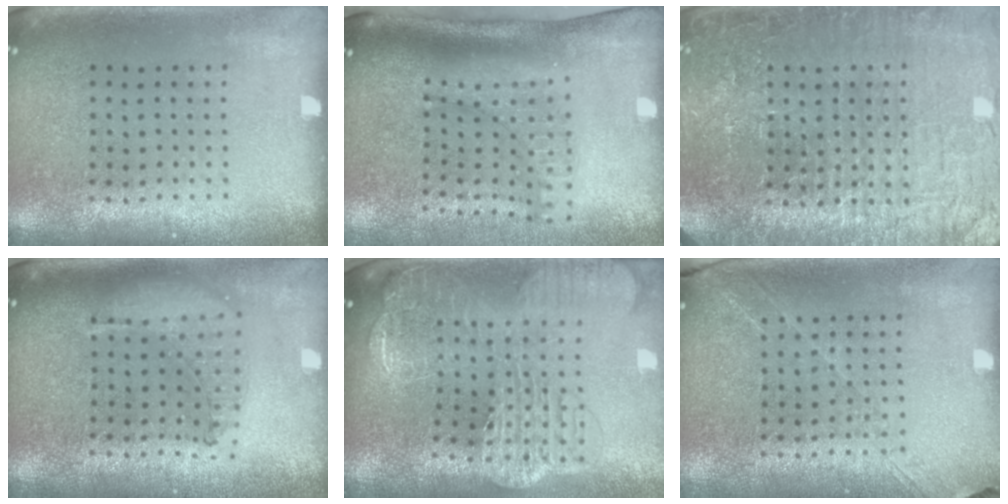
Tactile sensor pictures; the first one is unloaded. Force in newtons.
{"total": 1.9, "press": 1.4, "slide": 1.3}
{"total": 4.7, "press": 4.4, "slide": 1.6}
{"total": 1.1, "press": 1.0, "slide": 0.2}
{"total": 3.4, "press": 2.8, "slide": 1.9}
{"total": 1.4, "press": 1.3, "slide": 0.6}